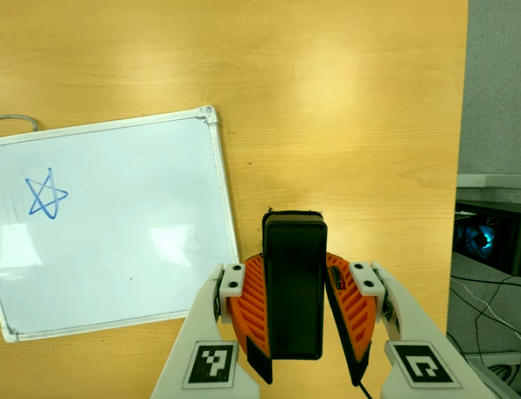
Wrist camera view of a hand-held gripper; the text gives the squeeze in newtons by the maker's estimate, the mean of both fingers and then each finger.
{"total": 6.2, "left": 4.7, "right": 7.7}